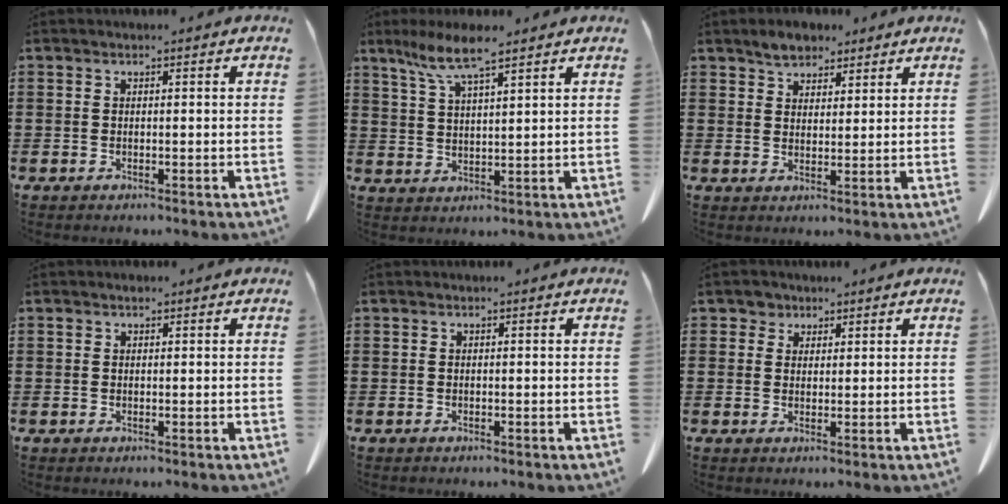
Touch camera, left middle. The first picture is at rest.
{"total": 7.1, "force": [5.0, 0.9, 4.9], "torque": [-0.109, -0.005, 0.088]}
{"total": 4.1, "force": [3.5, 2.0, 0.7], "torque": [-0.018, 0.001, 0.066]}
{"total": 0.7, "force": [0.4, 0.5, 0.3], "torque": [-0.007, 0.004, 0.008]}
{"total": 0.0}
{"total": 2.4, "force": [1.6, 1.7, 0.3], "torque": [-0.006, 0.005, 0.028]}